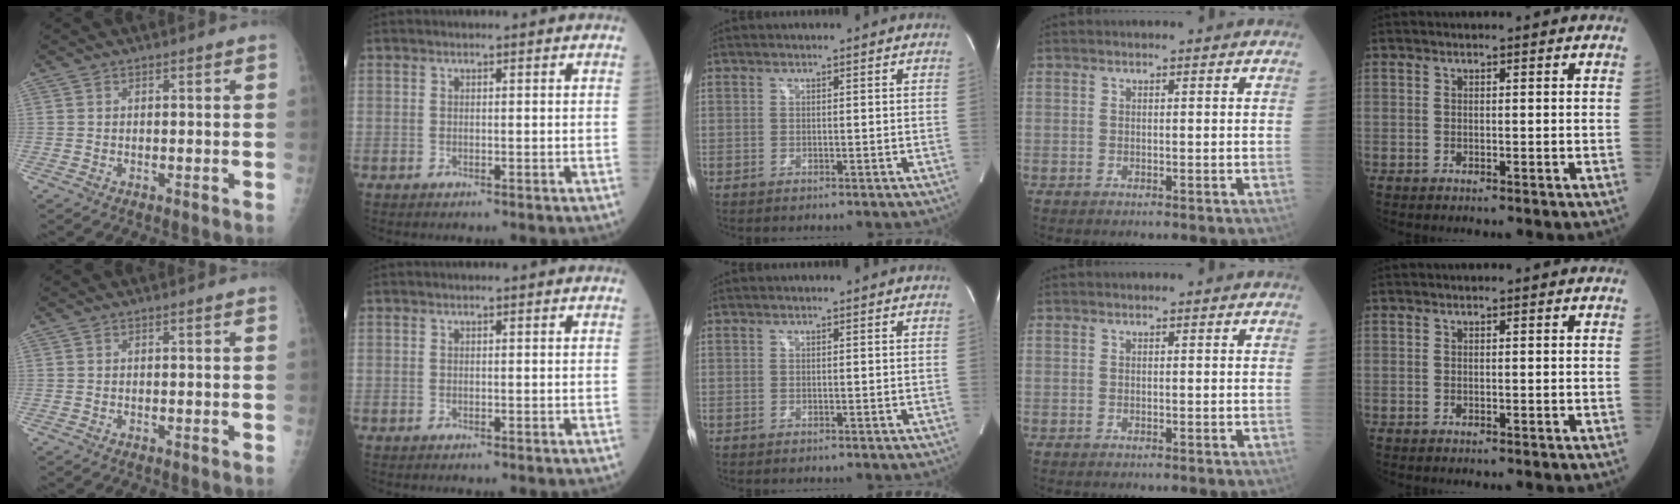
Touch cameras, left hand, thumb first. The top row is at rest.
{}